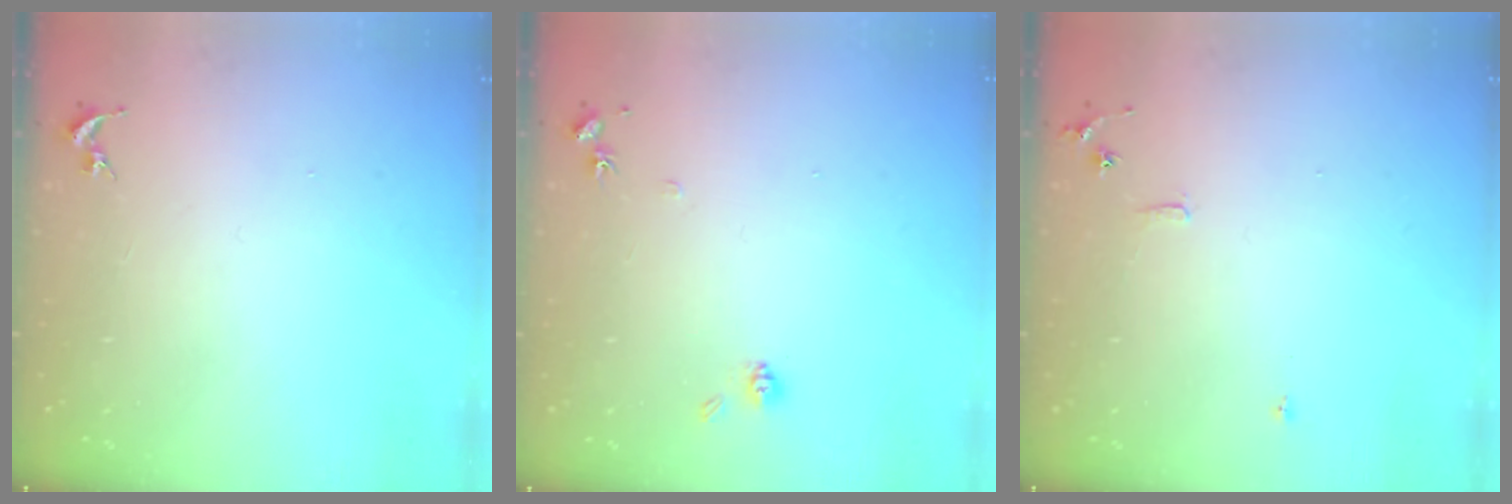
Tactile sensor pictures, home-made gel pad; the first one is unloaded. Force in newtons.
{"total": 5.8, "press": 5.7, "slide": 1.1}
{"total": 5.6, "press": 5.6, "slide": 0.6}